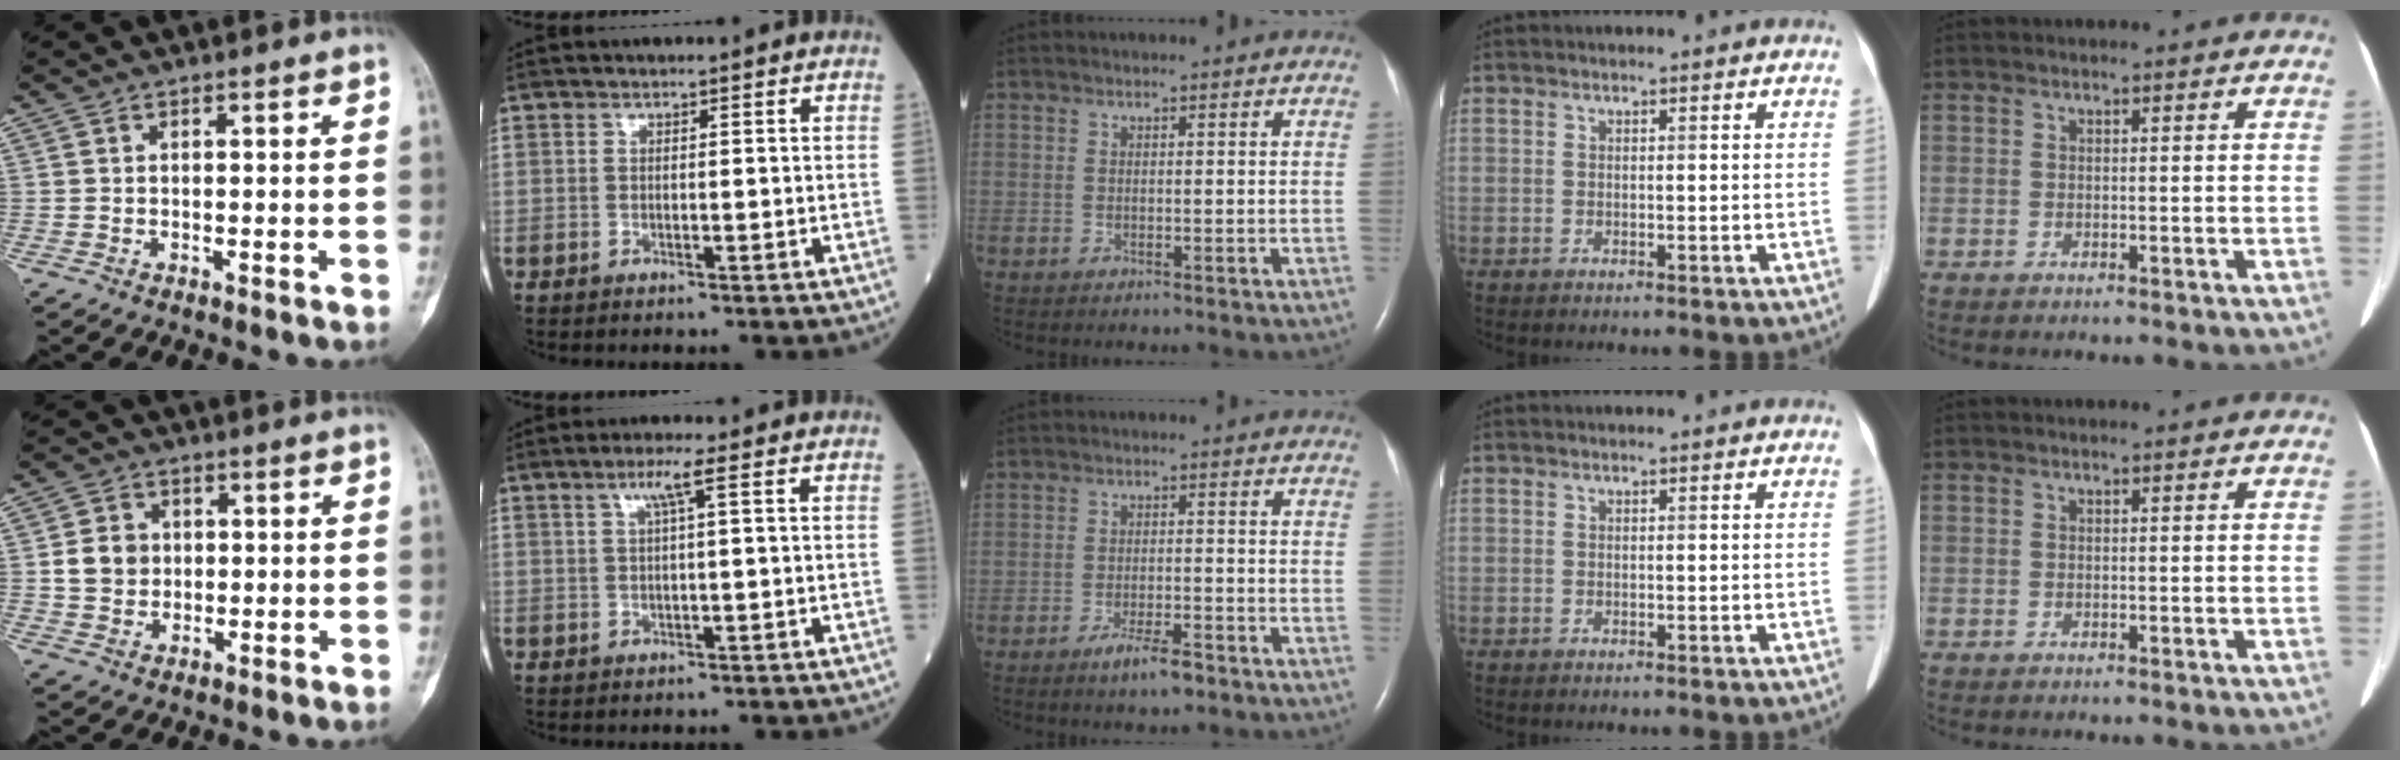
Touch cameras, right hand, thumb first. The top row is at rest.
{"thumb": {"total": 6.0, "force": [0.5, 5.3, 2.8], "torque": [-0.027, 0.001, 0.008]}, "index": {"total": 2.9, "force": [1.2, -0.5, 2.6], "torque": [-0.056, 0.006, 0.025]}, "middle": {"total": 4.3, "force": [-3.1, 0.7, 3.0], "torque": [-0.058, -0.004, -0.052]}}